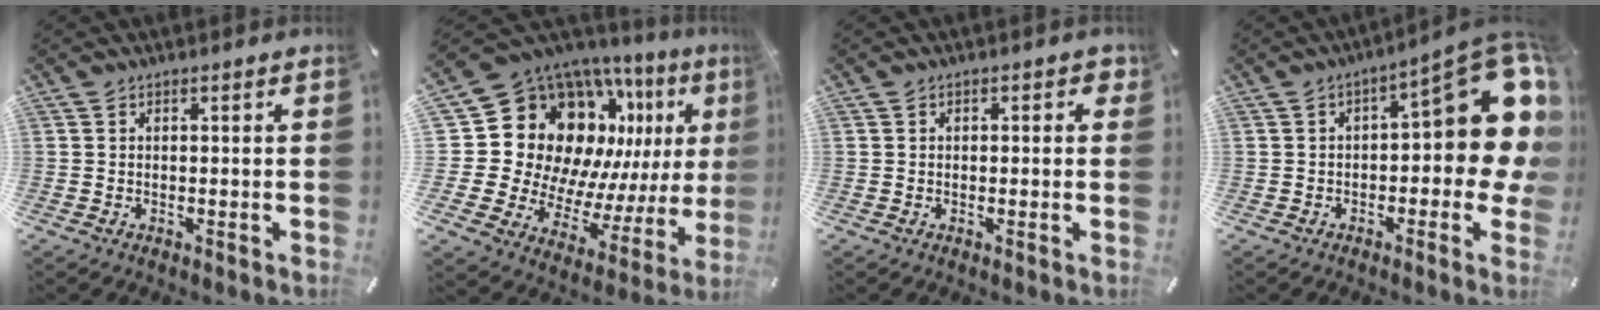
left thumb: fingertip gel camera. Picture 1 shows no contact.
{"total": 20.4, "force": [8.4, 15.8, 9.9], "torque": [-0.164, -0.103, 0.195]}
{"total": 1.4, "force": [0.0, 1.1, 0.9], "torque": [-0.009, 0.003, -0.002]}
{"total": 17.4, "force": [4.8, 7.1, 15.1], "torque": [-0.179, -0.038, 0.079]}